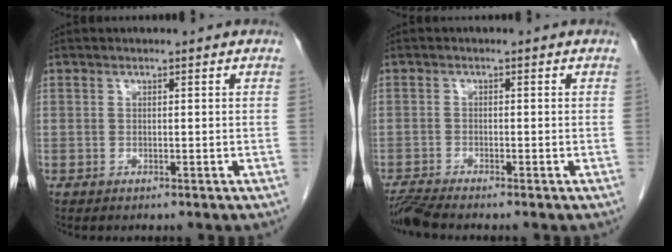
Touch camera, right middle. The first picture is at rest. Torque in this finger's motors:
{"motor_torque": [-0.07, -0.12, 0.00, 0.00]}